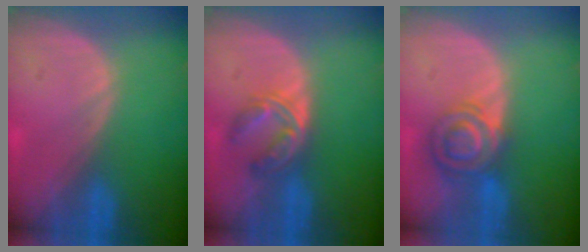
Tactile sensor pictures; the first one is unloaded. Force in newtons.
{"total": 6.0, "press": 5.0, "slide": 3.3}
{"total": 7.3, "press": 6.1, "slide": 4.0}